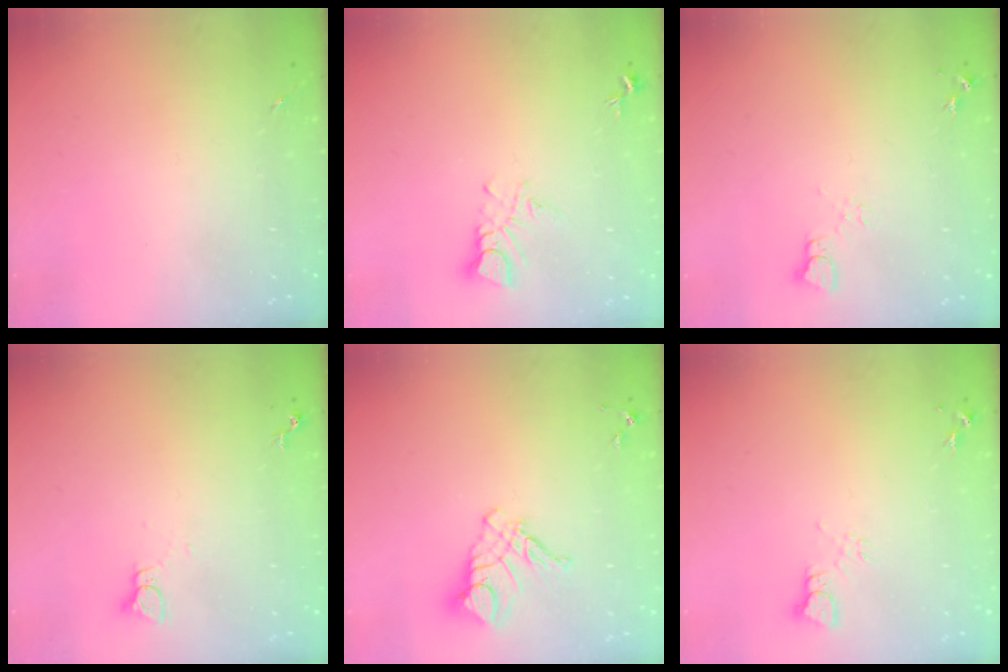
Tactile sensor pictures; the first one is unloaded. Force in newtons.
{"total": 5.0, "press": 5.0, "slide": 0.3}
{"total": 3.5, "press": 3.5, "slide": 0.4}
{"total": 2.2, "press": 2.2, "slide": 0.1}
{"total": 10.7, "press": 10.6, "slide": 1.1}
{"total": 4.0, "press": 3.9, "slide": 0.3}